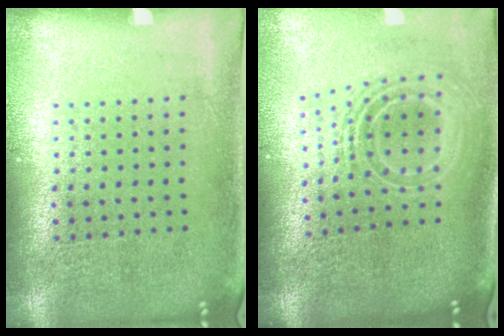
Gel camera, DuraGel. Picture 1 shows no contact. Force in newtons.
{"total": 2.2, "press": 1.6, "slide": 1.5}